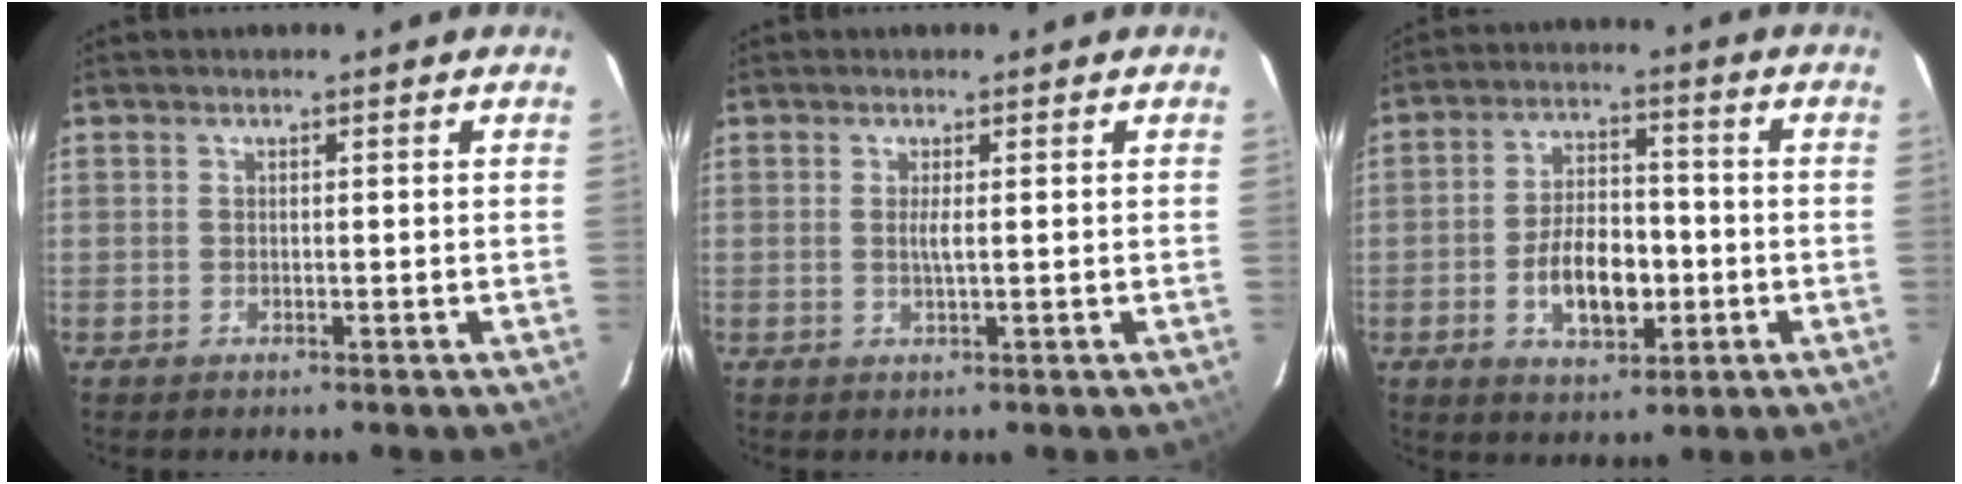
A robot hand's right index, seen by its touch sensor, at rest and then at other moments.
{"total": 1.4, "force": [0.2, -0.1, 1.4], "torque": [-0.028, -0.003, 0.002]}
{"total": 10.6, "force": [-2.9, 5.8, 8.3], "torque": [-0.159, 0.010, -0.039]}